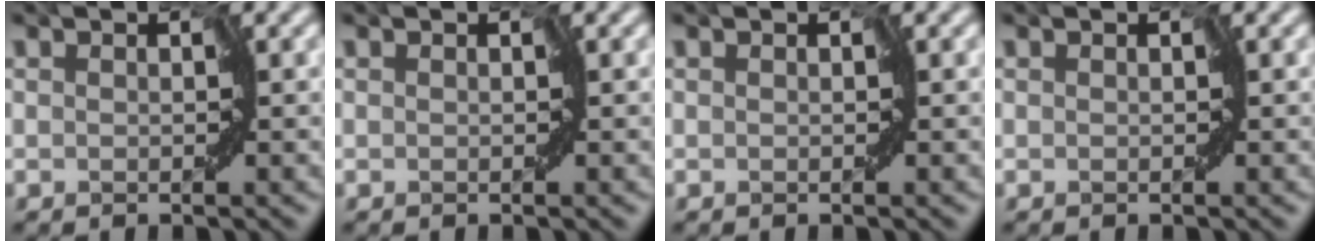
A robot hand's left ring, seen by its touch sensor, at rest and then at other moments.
{"total": 0.0}
{"total": 0.0}
{"total": 0.0}